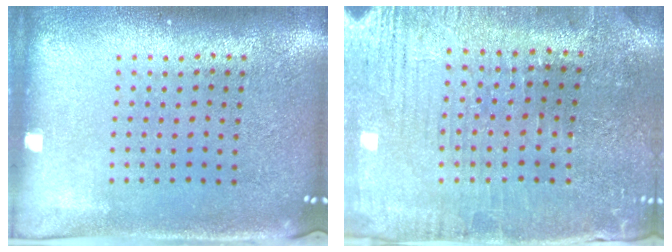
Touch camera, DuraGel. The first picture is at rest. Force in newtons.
{"total": 0.9, "press": 0.8, "slide": 0.4}